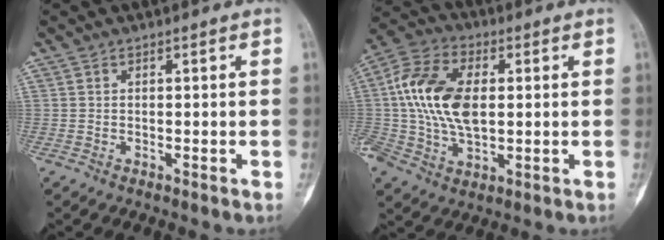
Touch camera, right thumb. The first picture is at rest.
{"total": 15.4, "force": [1.2, 9.0, 12.4], "torque": [-0.248, 0.014, 0.019]}